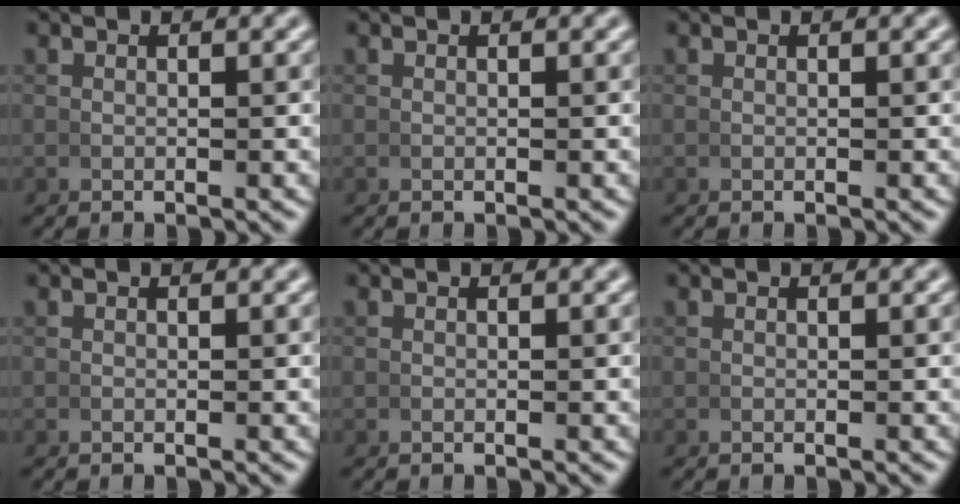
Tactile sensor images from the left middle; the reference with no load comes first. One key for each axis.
{"total": 0.0}
{"total": 0.0}
{"total": 0.0}
{"total": 0.0}
{"total": 0.0}